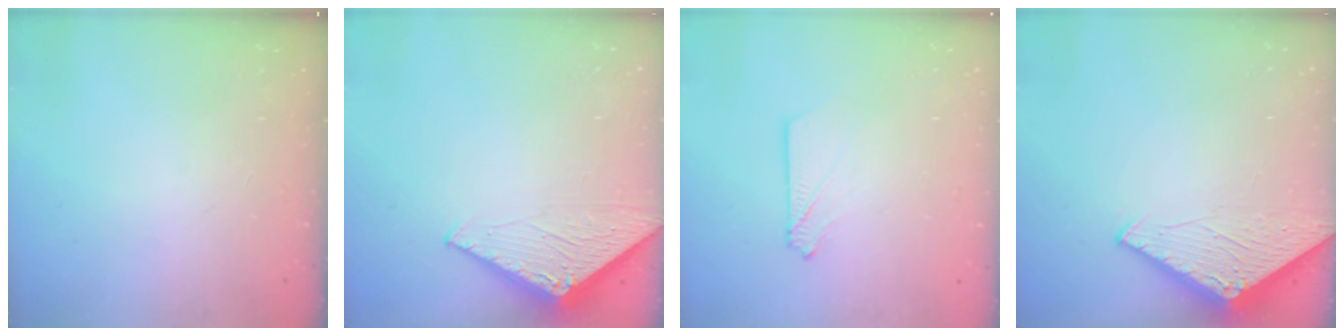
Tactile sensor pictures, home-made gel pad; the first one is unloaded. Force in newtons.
{"total": 3.0, "press": 3.0, "slide": 0.2}
{"total": 2.9, "press": 2.9, "slide": 0.4}
{"total": 2.8, "press": 2.8, "slide": 0.2}